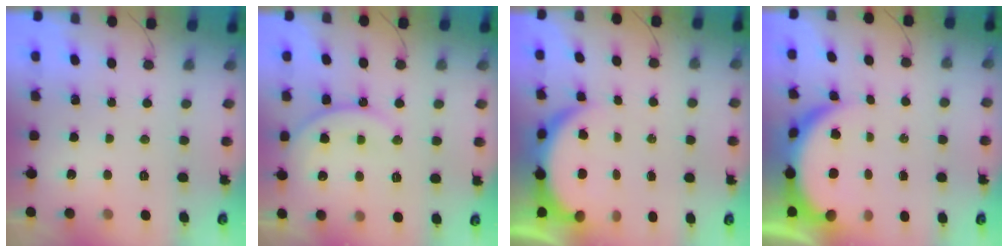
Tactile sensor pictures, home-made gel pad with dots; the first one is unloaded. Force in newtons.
{"total": 14.5, "press": 14.4, "slide": 1.5}
{"total": 6.2, "press": 6.1, "slide": 0.5}
{"total": 7.5, "press": 7.5, "slide": 0.7}